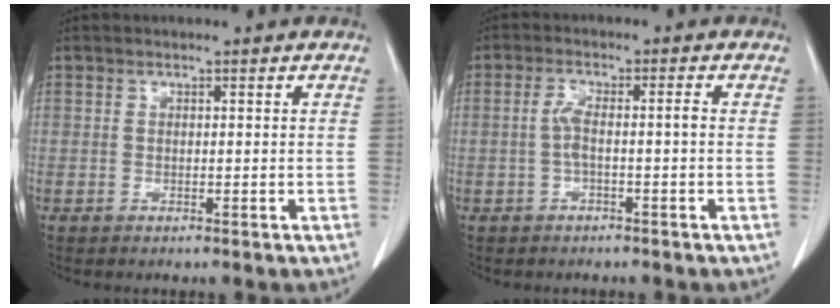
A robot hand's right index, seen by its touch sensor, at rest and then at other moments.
{"total": 3.3, "force": [-0.6, 0.3, 3.2], "torque": [-0.067, 0.015, -0.010]}